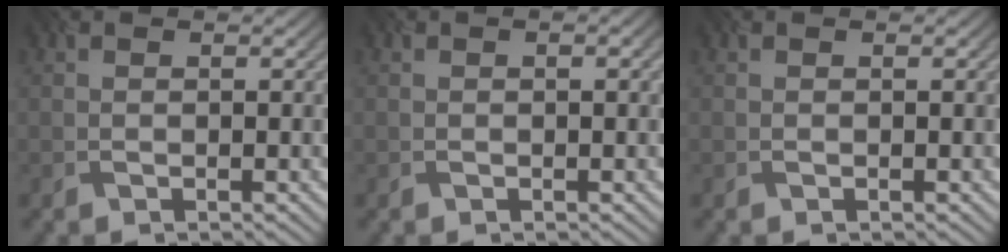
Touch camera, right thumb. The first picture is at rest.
{"total": 1.2, "force": [0.2, 0.5, 1.1], "torque": [-0.011, -0.002, -0.003]}
{"total": 0.0}